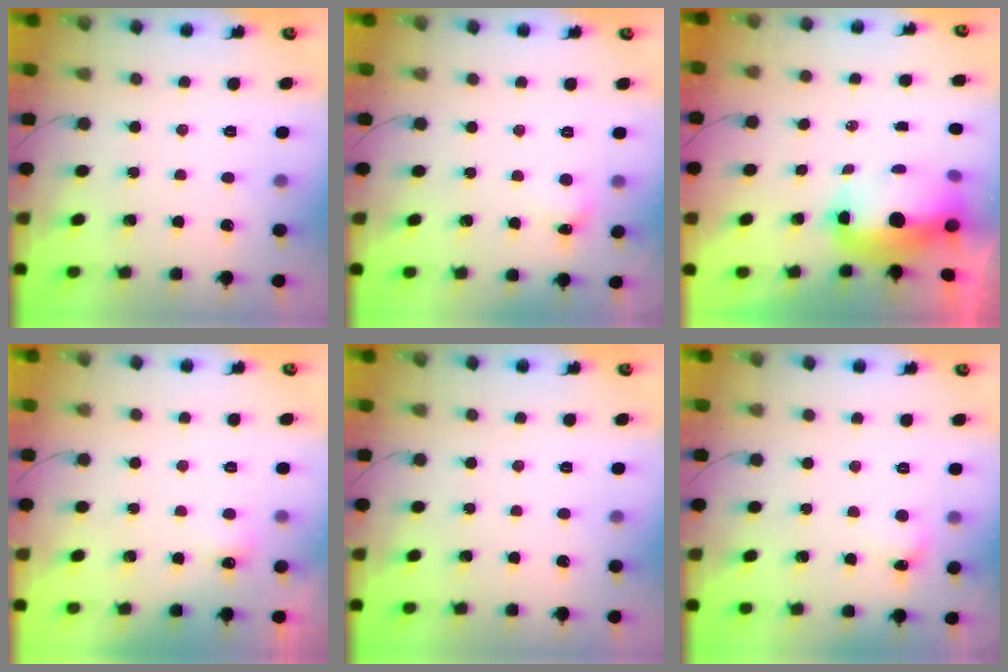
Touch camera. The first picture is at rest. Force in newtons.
{"total": 5.3, "press": 5.0, "slide": 1.5}
{"total": 10.1, "press": 9.8, "slide": 2.2}
{"total": 11.4, "press": 3.4, "slide": 10.9}
{"total": 0.0}
{"total": 5.3, "press": 5.0, "slide": 1.5}